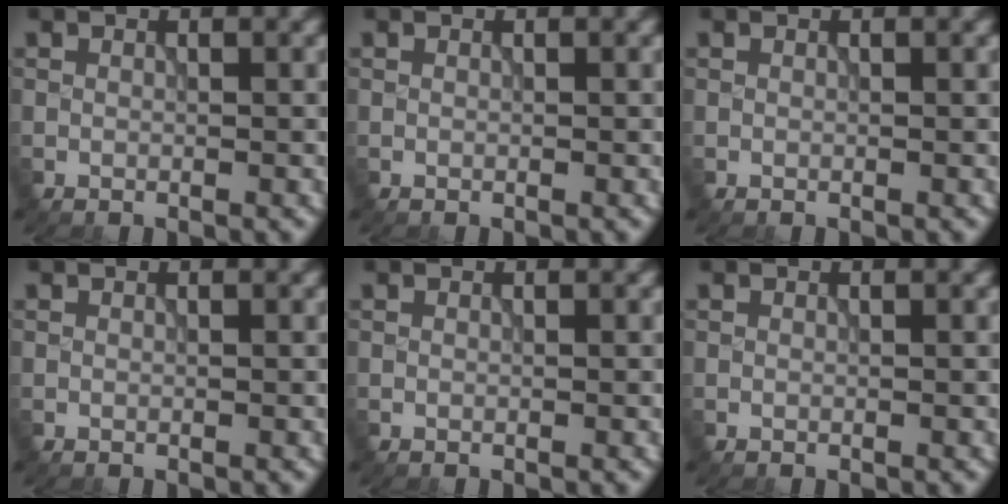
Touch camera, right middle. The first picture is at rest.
{"total": 0.0}
{"total": 0.0}
{"total": 0.0}
{"total": 0.0}
{"total": 0.0}